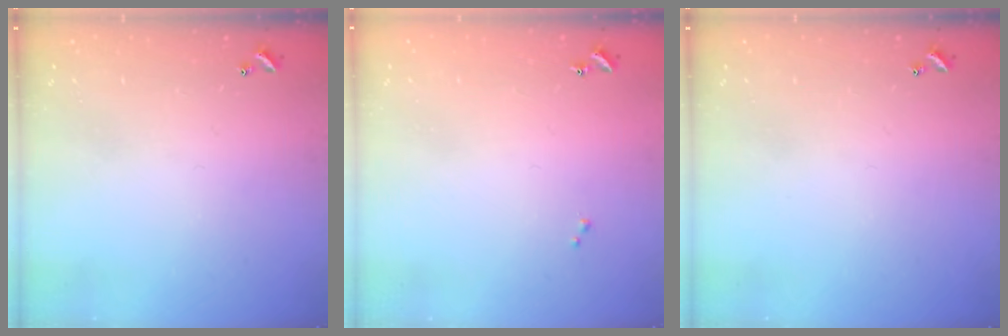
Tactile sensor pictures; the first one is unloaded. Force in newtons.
{"total": 0.0}
{"total": 0.0}